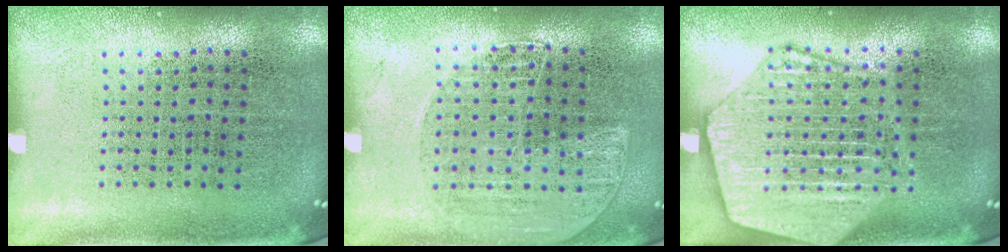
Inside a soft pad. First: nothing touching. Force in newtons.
{"total": 1.3, "press": 1.3, "slide": 0.1}
{"total": 3.8, "press": 3.7, "slide": 0.5}